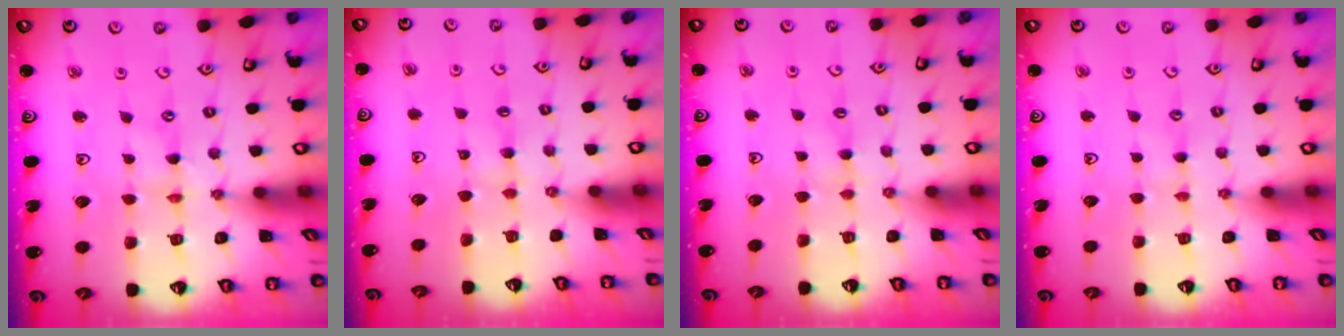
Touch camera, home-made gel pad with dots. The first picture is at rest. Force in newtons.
{"total": 2.9, "press": 2.8, "slide": 0.5}
{"total": 2.2, "press": 2.2, "slide": 0.5}
{"total": 1.7, "press": 1.7, "slide": 0.3}